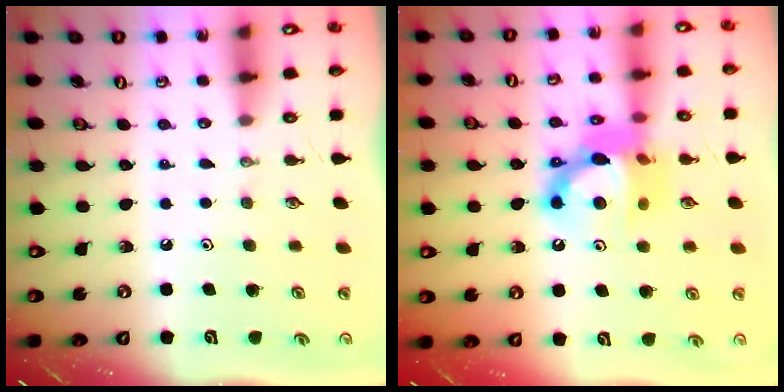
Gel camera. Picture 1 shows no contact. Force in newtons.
{"total": 13.7, "press": 13.6, "slide": 1.4}